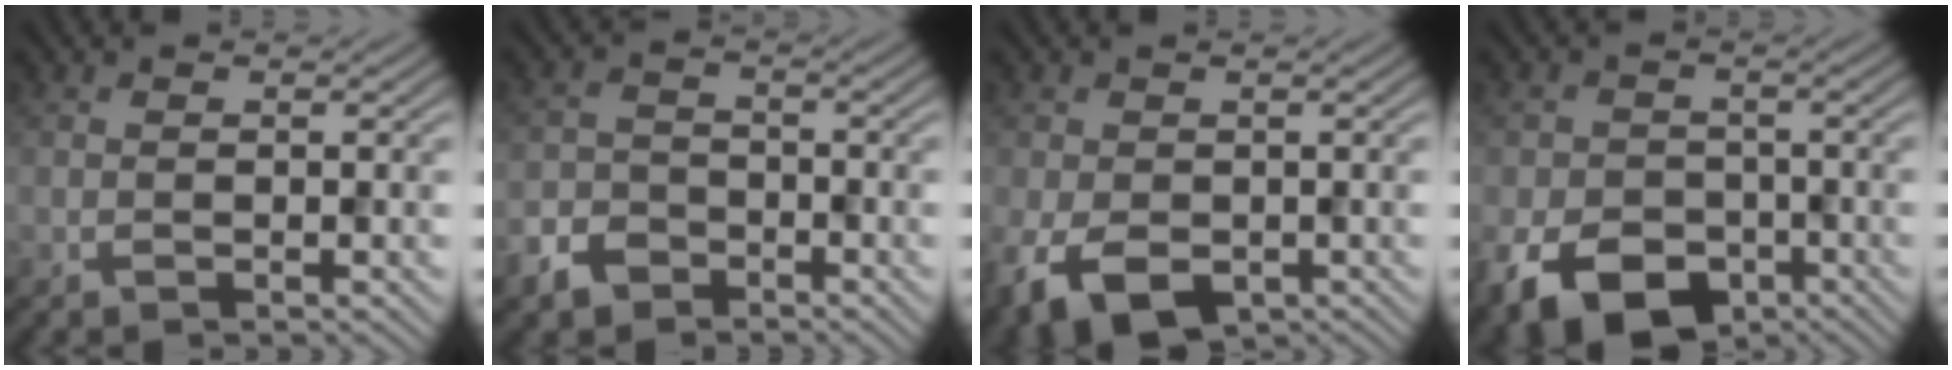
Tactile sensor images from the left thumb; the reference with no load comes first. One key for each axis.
{"total": 4.4, "fx": -3.2, "fy": 2.7, "fz": 1.4, "tx": -0.036, "ty": -0.001, "tz": -0.070}
{"total": 7.2, "fx": -2.7, "fy": 4.7, "fz": 4.7, "tx": -0.112, "ty": -0.021, "tz": -0.043}
{"total": 9.6, "fx": -4.7, "fy": 6.7, "fz": 5.0, "tx": -0.106, "ty": -0.030, "tz": -0.087}